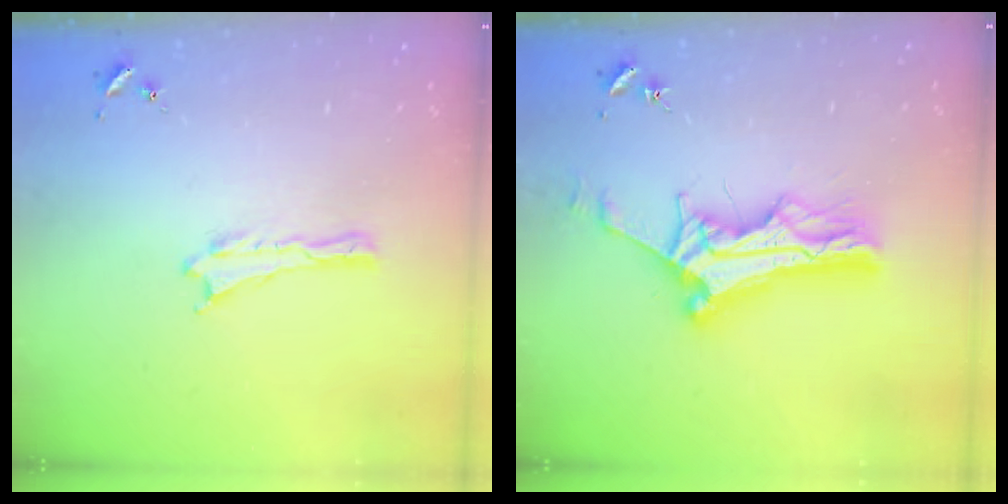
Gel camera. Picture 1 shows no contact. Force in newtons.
{"total": 11.4, "press": 11.4, "slide": 1.0}